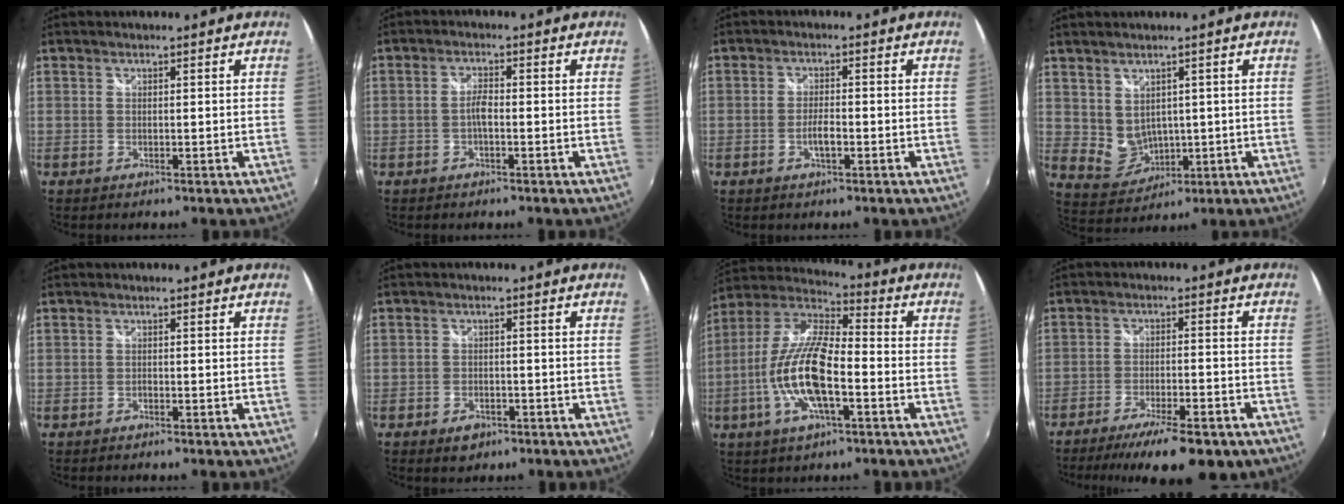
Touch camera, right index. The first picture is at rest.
{"total": 2.2, "force": [-0.8, 0.7, 1.9], "torque": [-0.042, 0.006, -0.017]}
{"total": 2.8, "force": [-1.2, 0.7, 2.4], "torque": [-0.051, 0.002, -0.023]}
{"total": 5.8, "force": [1.7, 4.8, 2.9], "torque": [-0.055, -0.004, 0.052]}
{"total": 0.5, "force": [-0.5, 0.2, 0.1], "torque": [-0.003, -0.002, -0.011]}
{"total": 3.8, "force": [-2.3, 2.6, 1.6], "torque": [-0.042, -0.001, -0.034]}
{"total": 16.1, "force": [-4.8, 5.1, 14.5], "torque": [-0.293, -0.004, -0.098]}
{"total": 15.0, "force": [-11.1, 4.0, 9.2], "torque": [-0.175, -0.036, -0.164]}